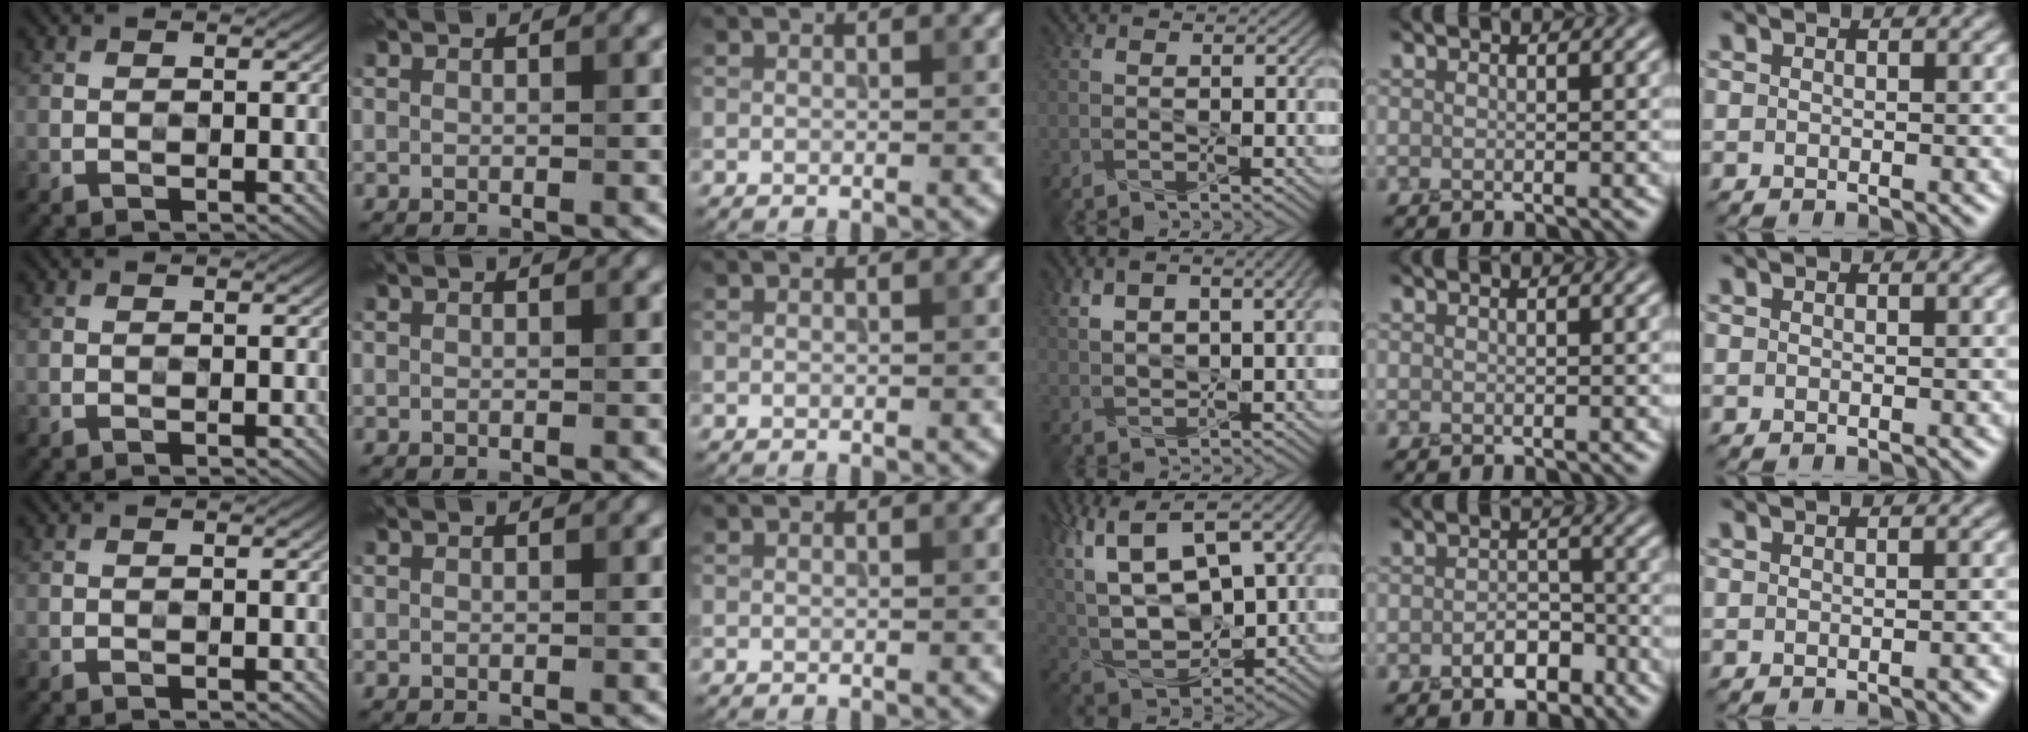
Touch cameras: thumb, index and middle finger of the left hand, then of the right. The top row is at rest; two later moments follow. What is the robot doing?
{"motion": "squeeze", "object": "air blower"}